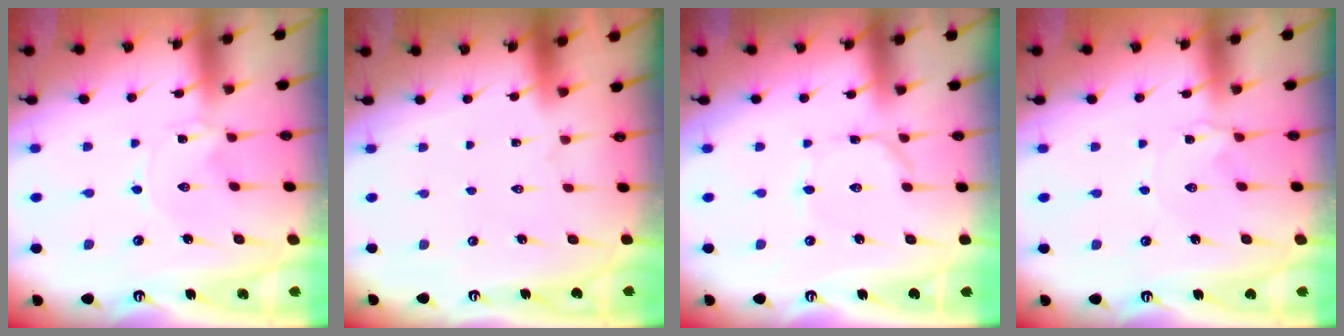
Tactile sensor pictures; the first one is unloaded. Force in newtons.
{"total": 1.6, "press": 1.6, "slide": 0.1}
{"total": 1.6, "press": 1.6, "slide": 0.1}
{"total": 0.0}